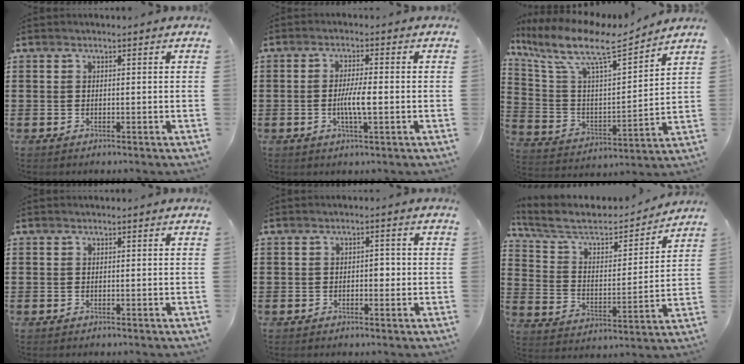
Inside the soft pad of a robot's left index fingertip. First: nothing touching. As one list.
[{"total": 4.5, "force": [-0.7, 0.7, 4.4], "torque": [-0.091, -0.006, -0.017]}, {"total": 10.4, "force": [7.8, 2.2, 6.6], "torque": [-0.159, -0.048, 0.128]}, {"total": 0.0}, {"total": 1.9, "force": [-0.4, 1.0, 1.5], "torque": [-0.031, 0.003, -0.012]}, {"total": 7.1, "force": [5.9, 2.3, 3.0], "torque": [-0.088, -0.037, 0.098]}]